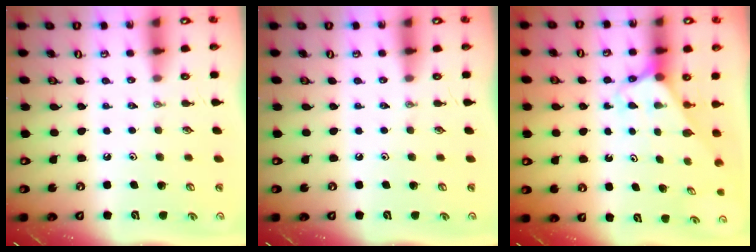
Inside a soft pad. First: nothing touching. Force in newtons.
{"total": 0.0}
{"total": 2.7, "press": 2.7, "slide": 0.1}